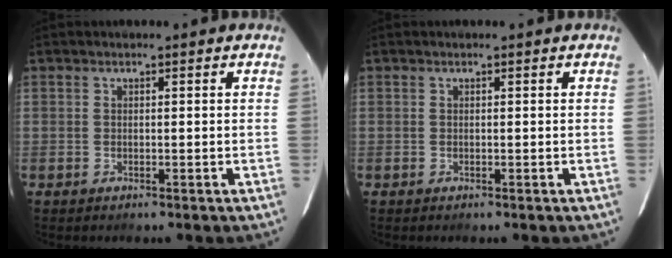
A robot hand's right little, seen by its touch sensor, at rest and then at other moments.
{"total": 0.0}